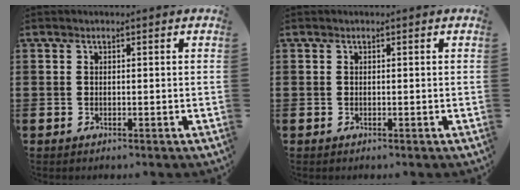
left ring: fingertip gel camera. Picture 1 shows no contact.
{"total": 0.0}